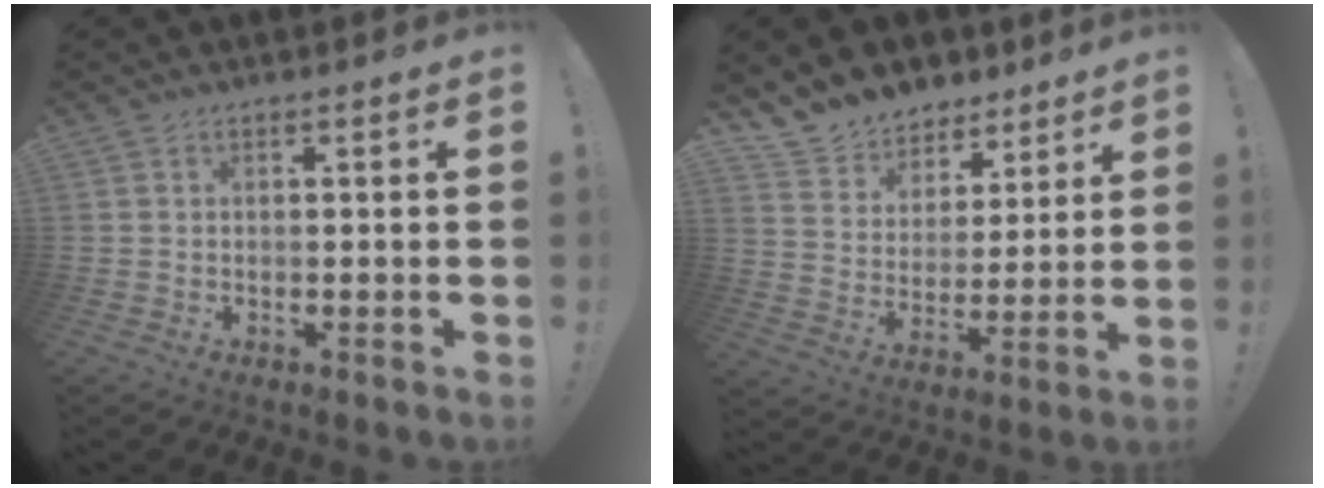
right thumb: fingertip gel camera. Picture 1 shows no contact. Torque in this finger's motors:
{"motor_torque": [-0.01, 0.17, 0.33, 0.31, 0.00]}